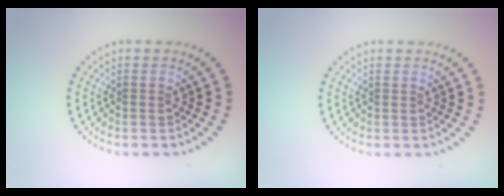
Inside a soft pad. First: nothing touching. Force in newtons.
{"total": 0.0}